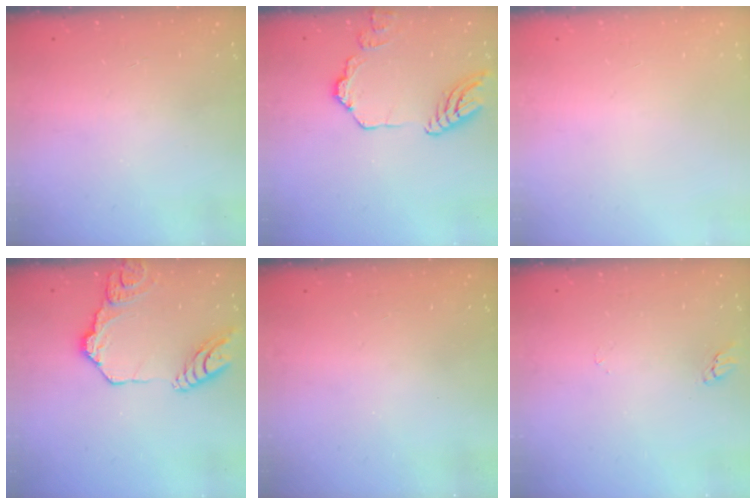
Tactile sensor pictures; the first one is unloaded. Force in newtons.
{"total": 12.2, "press": 12.2, "slide": 0.5}
{"total": 0.0}
{"total": 15.4, "press": 15.3, "slide": 1.5}
{"total": 0.0}
{"total": 2.5, "press": 2.5, "slide": 0.2}